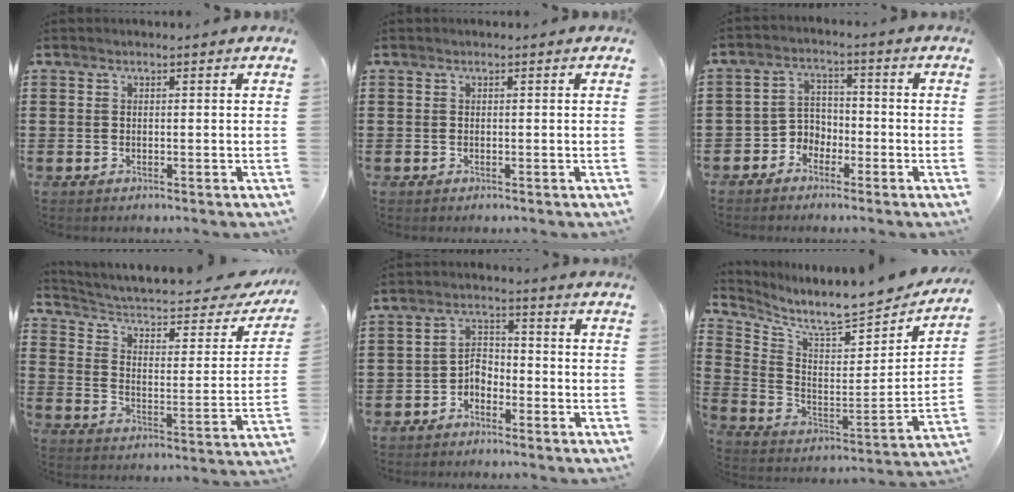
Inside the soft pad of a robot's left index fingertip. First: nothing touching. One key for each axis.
{"total": 0.0}
{"total": 3.8, "fx": -2.9, "fy": 2.4, "fz": 0.6, "tx": -0.023, "ty": 0.009, "tz": -0.062}
{"total": 6.3, "fx": 4.8, "fy": 2.1, "fz": 3.5, "tx": -0.083, "ty": -0.036, "tz": 0.077}
{"total": 3.1, "fx": -2.5, "fy": 1.5, "fz": 1.0, "tx": -0.023, "ty": 0.007, "tz": -0.054}
{"total": 7.3, "fx": 6.8, "fy": 0.0, "fz": 2.8, "tx": -0.081, "ty": -0.070, "tz": 0.107}